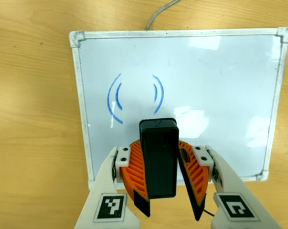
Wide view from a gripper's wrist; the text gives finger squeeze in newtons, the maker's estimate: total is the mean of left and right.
{"total": 7.6, "left": 8.5, "right": 6.7}